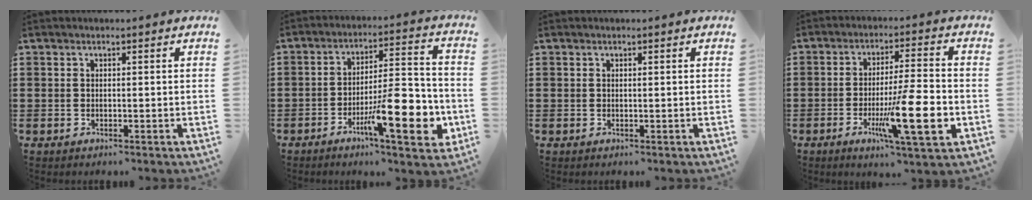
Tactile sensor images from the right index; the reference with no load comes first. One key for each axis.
{"total": 13.6, "fx": -5.6, "fy": 3.7, "fz": 11.8, "tx": -0.186, "ty": 0.003, "tz": -0.093}
{"total": 0.0}
{"total": 13.1, "fx": -4.0, "fy": 2.0, "fz": 12.4, "tx": -0.224, "ty": -0.011, "tz": -0.066}